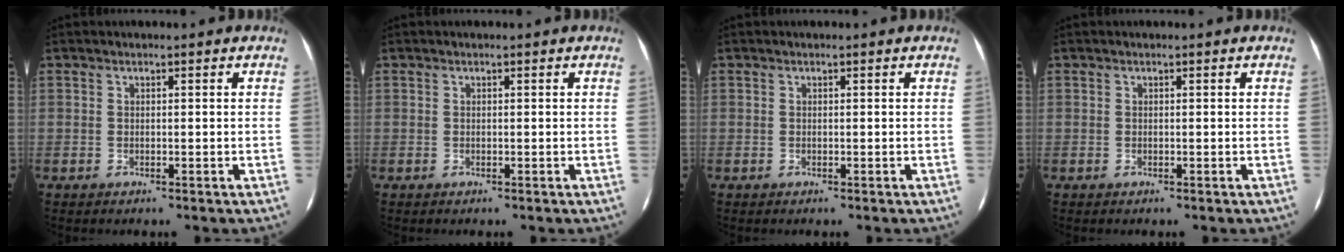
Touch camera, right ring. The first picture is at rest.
{"total": 0.0}
{"total": 0.0}
{"total": 0.0}